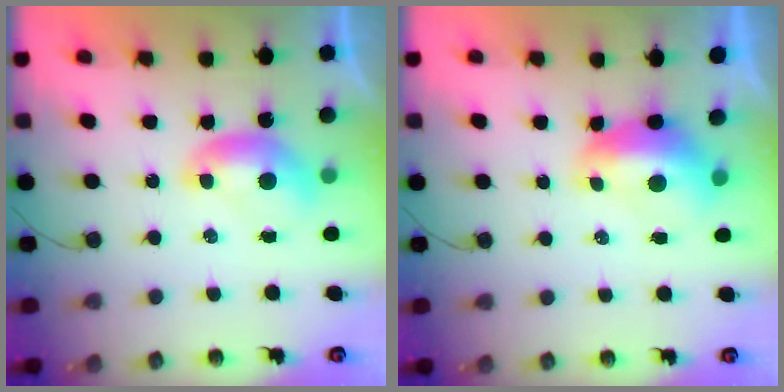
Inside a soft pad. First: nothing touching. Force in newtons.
{"total": 2.4, "press": 2.3, "slide": 0.8}